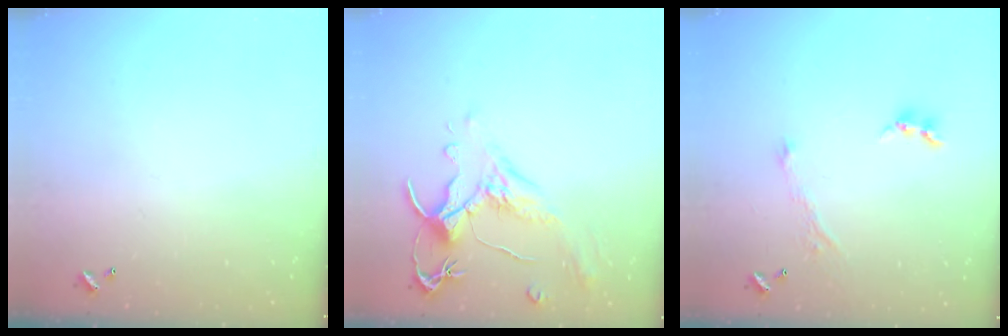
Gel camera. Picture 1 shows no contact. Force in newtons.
{"total": 1.6, "press": 1.1, "slide": 1.2}
{"total": 2.9, "press": 2.8, "slide": 0.4}